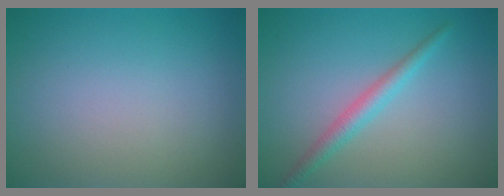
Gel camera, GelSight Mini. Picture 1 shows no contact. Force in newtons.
{"total": 2.2, "press": 2.2, "slide": 0.0}